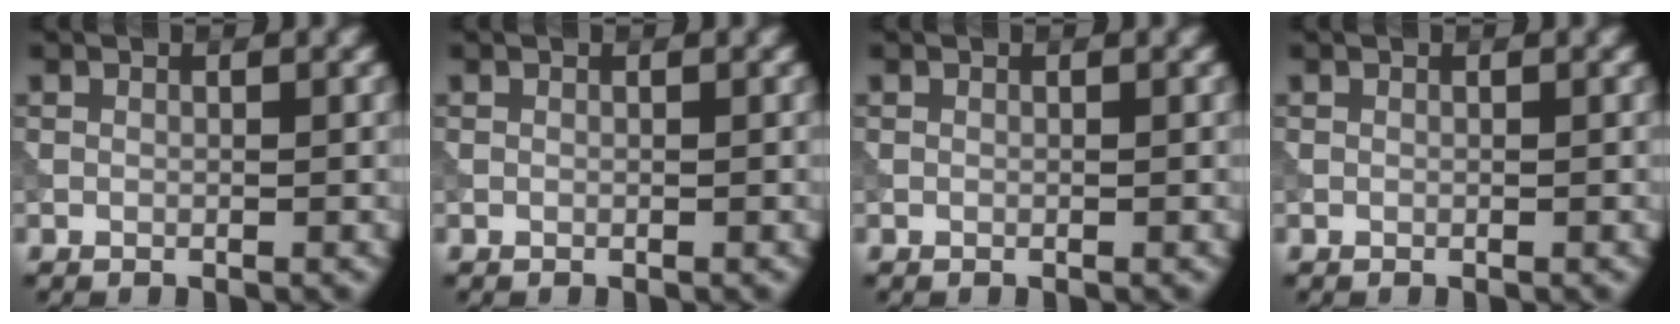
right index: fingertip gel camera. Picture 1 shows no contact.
{"total": 0.0}
{"total": 0.0}
{"total": 0.0}